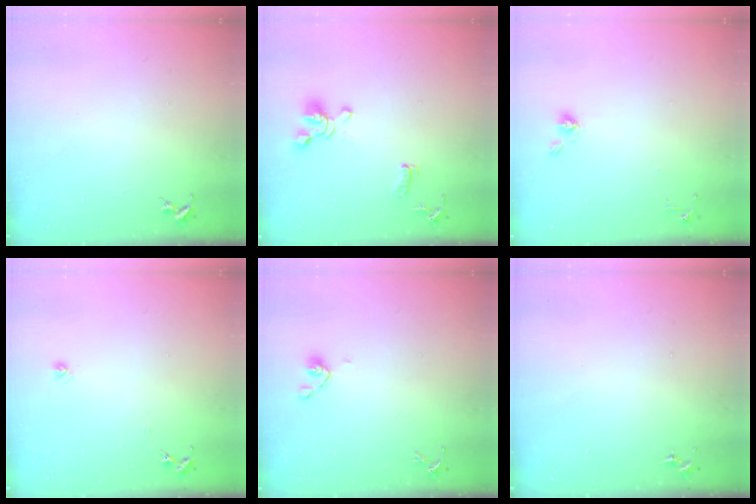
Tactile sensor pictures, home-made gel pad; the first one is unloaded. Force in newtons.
{"total": 11.5, "press": 11.4, "slide": 1.6}
{"total": 6.5, "press": 6.4, "slide": 1.5}
{"total": 5.9, "press": 5.9, "slide": 0.5}
{"total": 5.9, "press": 5.4, "slide": 2.4}
{"total": 0.0}